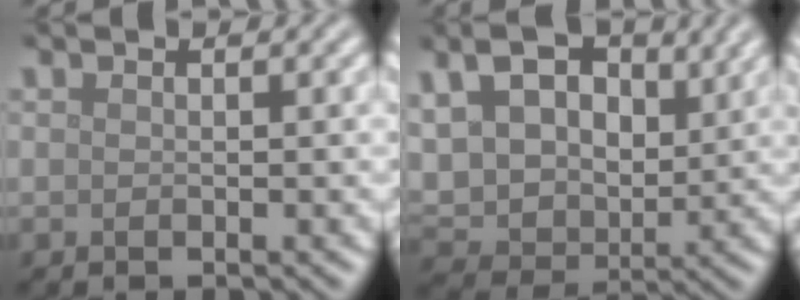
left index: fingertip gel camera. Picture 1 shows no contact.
{"total": 9.7, "force": [4.1, 6.2, 6.3], "torque": [-0.152, 0.016, 0.064]}